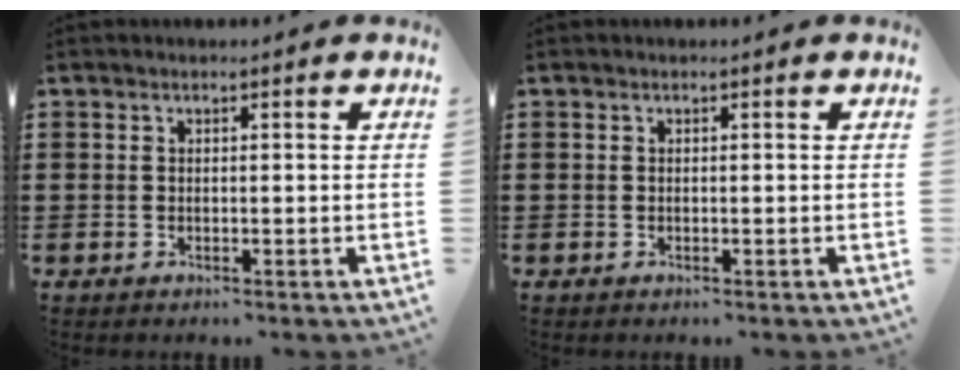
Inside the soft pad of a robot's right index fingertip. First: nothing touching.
{"total": 0.0}